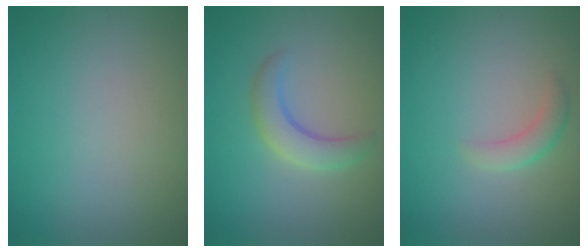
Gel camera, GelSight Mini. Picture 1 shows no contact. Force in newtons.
{"total": 3.0, "press": 3.0, "slide": 0.3}
{"total": 1.7, "press": 1.7, "slide": 0.1}